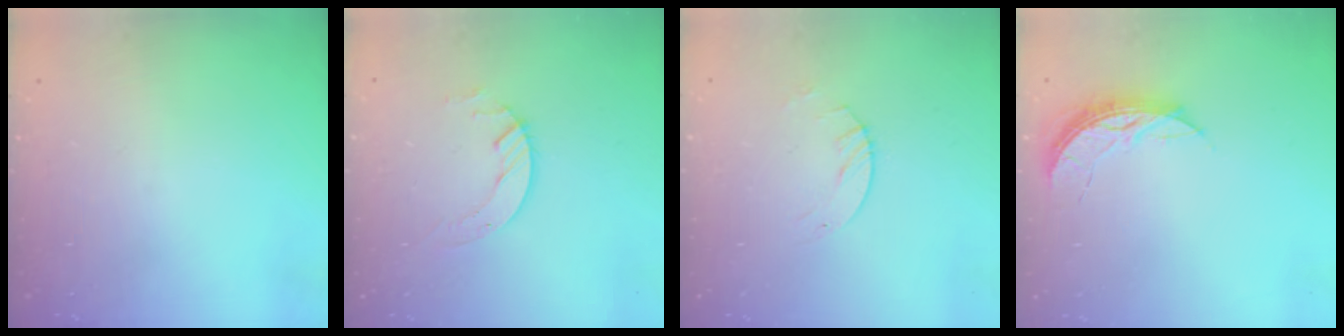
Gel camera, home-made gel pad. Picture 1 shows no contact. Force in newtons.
{"total": 4.2, "press": 4.1, "slide": 0.5}
{"total": 2.6, "press": 2.6, "slide": 0.3}
{"total": 6.1, "press": 6.1, "slide": 0.4}